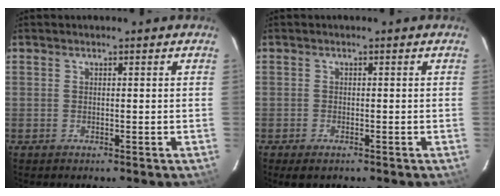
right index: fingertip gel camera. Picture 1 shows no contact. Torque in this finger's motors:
{"motor_torque": [0.28, -0.29, 0.07, 0.02]}